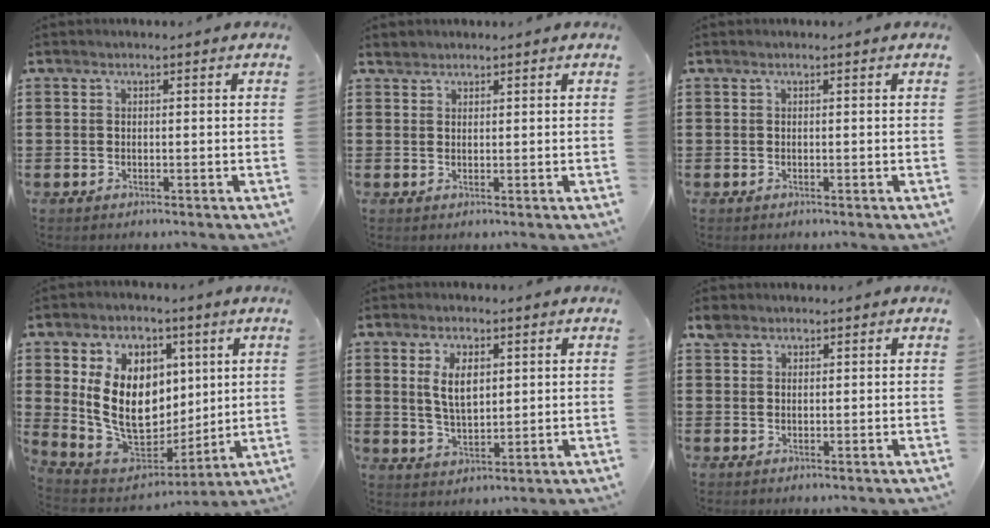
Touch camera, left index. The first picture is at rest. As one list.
[{"total": 1.2, "force": [1.0, 0.5, -0.1], "torque": [-0.002, 0.001, 0.021]}, {"total": 0.0}, {"total": 14.5, "force": [2.9, 10.3, 9.7], "torque": [-0.234, -0.007, 0.056]}, {"total": 5.5, "force": [1.7, 2.7, 4.5], "torque": [-0.089, 0.004, 0.028]}, {"total": 1.9, "force": [1.6, 1.0, 0.4], "torque": [-0.013, 0.005, 0.031]}]